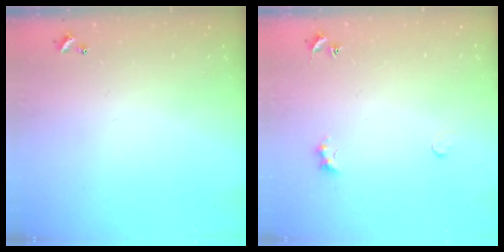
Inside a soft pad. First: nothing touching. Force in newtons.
{"total": 1.9, "press": 1.9, "slide": 0.5}